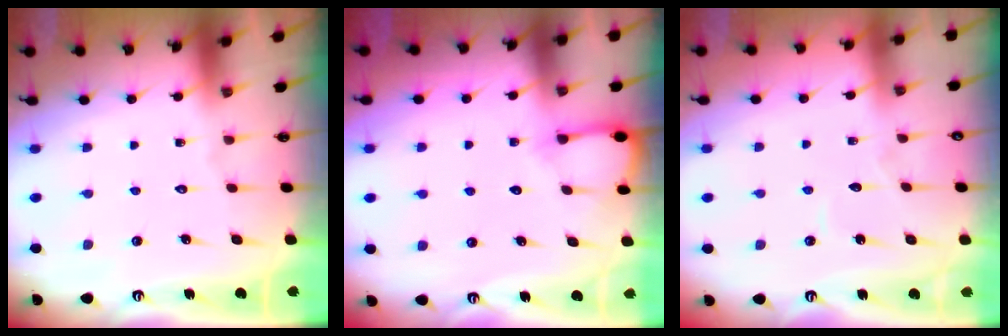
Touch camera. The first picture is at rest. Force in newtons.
{"total": 6.3, "press": 6.2, "slide": 0.6}
{"total": 2.9, "press": 2.9, "slide": 0.3}